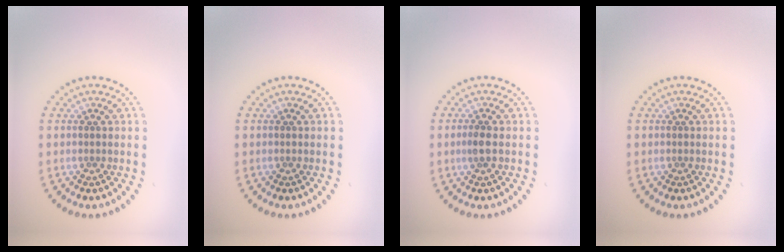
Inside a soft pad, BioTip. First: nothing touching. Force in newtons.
{"total": 0.0}
{"total": 1.2, "press": 1.2, "slide": 0.3}
{"total": 0.0}